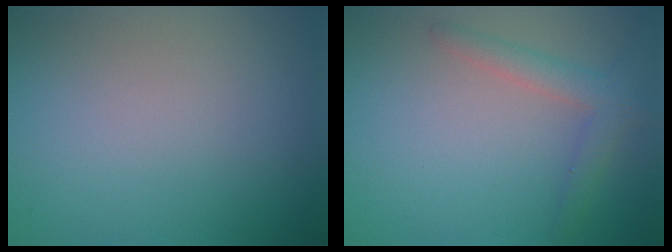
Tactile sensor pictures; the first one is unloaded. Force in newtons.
{"total": 2.6, "press": 2.6, "slide": 0.0}